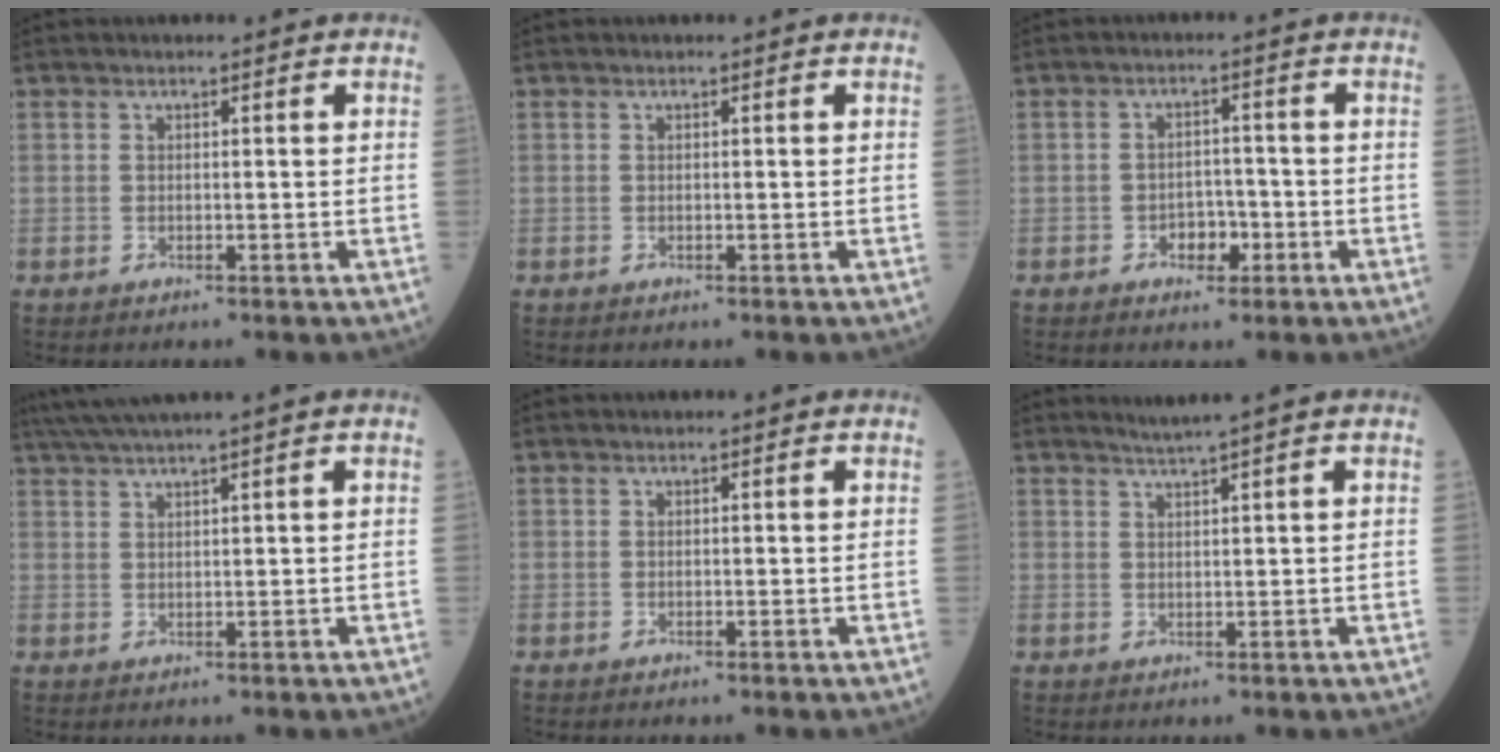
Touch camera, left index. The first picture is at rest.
{"total": 0.0}
{"total": 3.2, "force": [-1.5, 2.0, 2.0], "torque": [-0.022, 0.007, -0.023]}
{"total": 4.9, "force": [3.8, -1.4, 2.6], "torque": [-0.055, 0.015, 0.078]}
{"total": 0.0}
{"total": 2.1, "force": [1.7, -1.0, 0.6], "torque": [-0.007, -0.003, 0.037]}